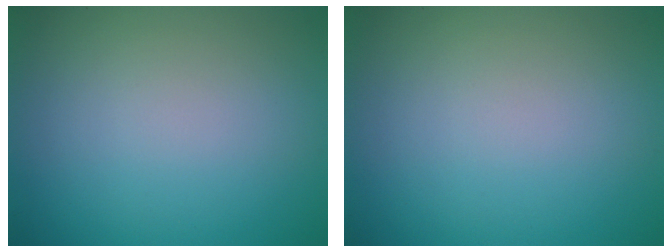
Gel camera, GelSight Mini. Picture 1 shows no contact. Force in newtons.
{"total": 0.0}